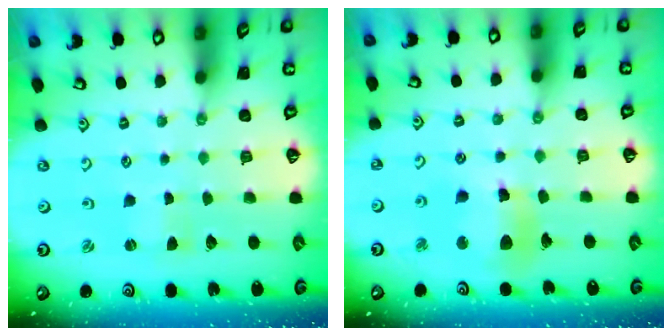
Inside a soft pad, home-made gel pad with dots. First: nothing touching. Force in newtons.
{"total": 11.9, "press": 11.7, "slide": 1.8}